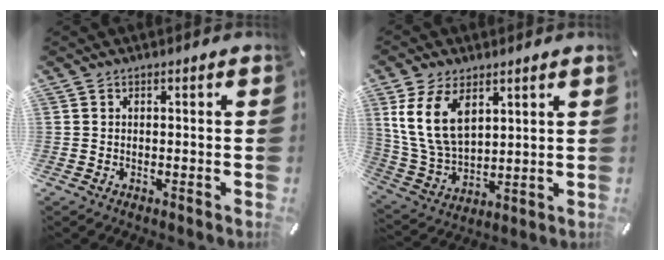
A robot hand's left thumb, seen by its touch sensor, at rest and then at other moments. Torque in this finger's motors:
{"motor_torque": [2.08, 2.11, 1.40, -1.37, 0.21]}